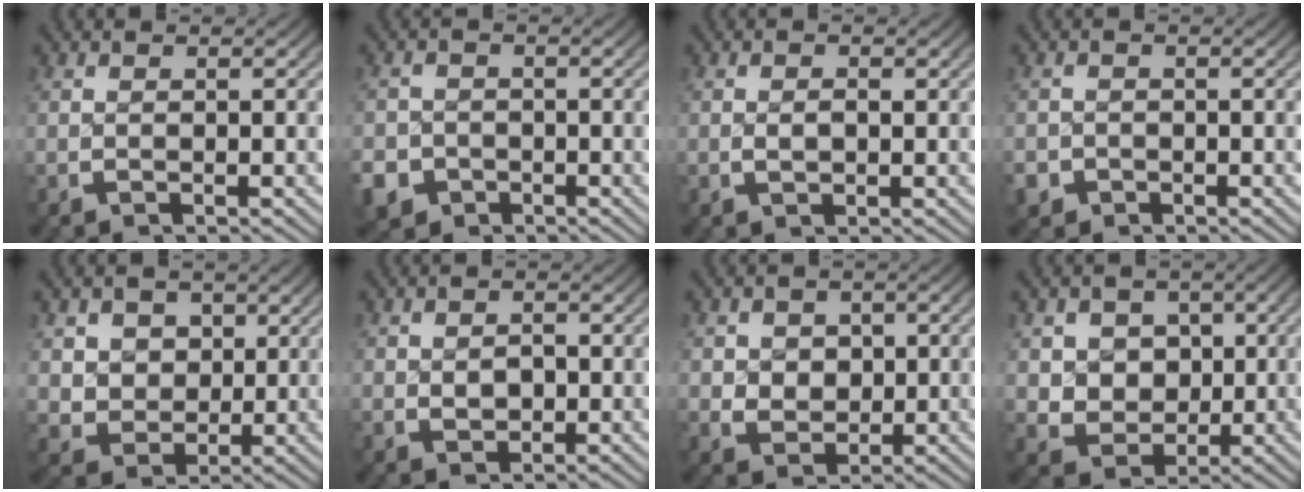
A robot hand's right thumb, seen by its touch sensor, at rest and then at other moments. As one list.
[{"total": 5.8, "force": [-3.1, 4.8, 1.4], "torque": [-0.037, -0.029, -0.048]}, {"total": 1.0, "force": [0.0, 0.6, 0.8], "torque": [-0.020, -0.002, 0.003]}, {"total": 2.7, "force": [-1.6, 2.1, 0.3], "torque": [-0.016, -0.015, -0.024]}, {"total": 6.3, "force": [0.9, 5.3, 3.3], "torque": [-0.086, -0.048, 0.033]}, {"total": 2.0, "force": [0.2, 1.5, 1.3], "torque": [-0.028, -0.011, 0.012]}, {"total": 4.2, "force": [0.3, 3.4, 2.3], "torque": [-0.051, -0.026, 0.022]}, {"total": 7.3, "force": [0.0, 6.0, 4.0], "torque": [-0.095, -0.046, 0.018]}]